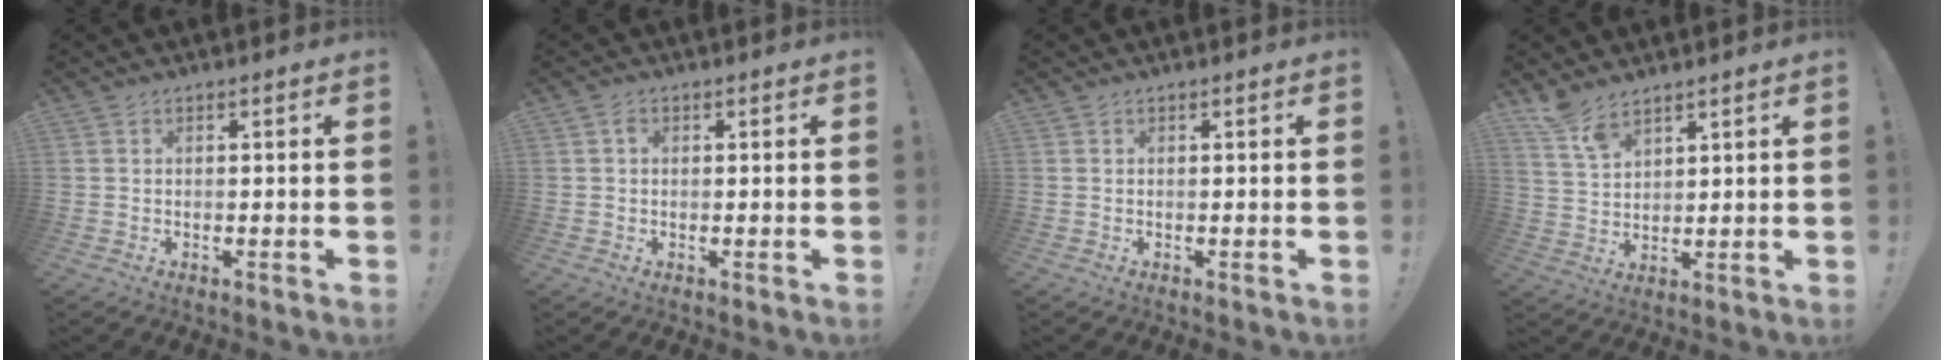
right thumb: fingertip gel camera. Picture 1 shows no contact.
{"total": 1.2, "force": [0.1, 1.0, 0.6], "torque": [-0.012, 0.005, 0.001]}
{"total": 0.0}
{"total": 6.9, "force": [5.7, 2.5, 2.9], "torque": [-0.054, -0.035, 0.108]}